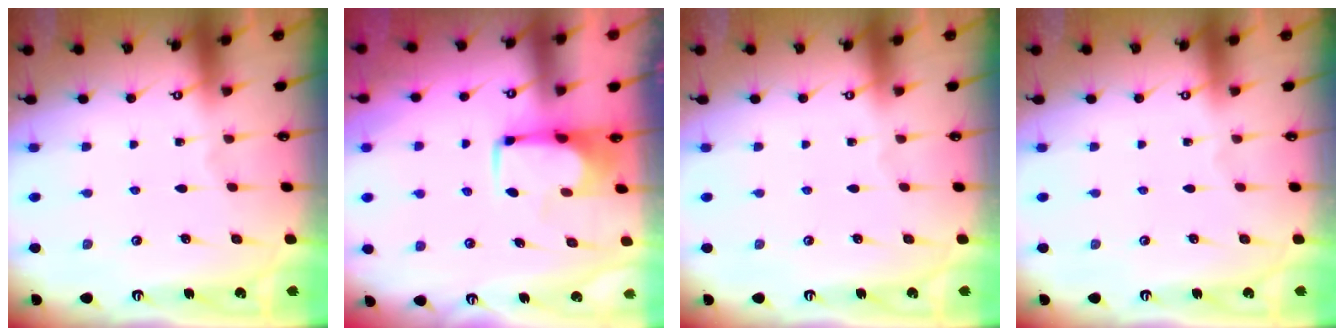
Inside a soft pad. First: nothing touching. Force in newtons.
{"total": 1.0, "press": 1.0, "slide": 0.1}
{"total": 0.0}
{"total": 0.0}